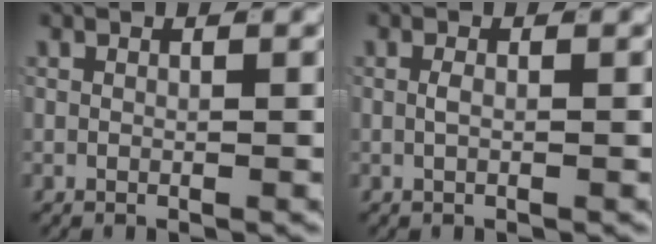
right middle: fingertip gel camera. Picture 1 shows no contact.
{"total": 0.6, "force": [-0.2, -0.1, 0.6], "torque": [-0.013, -0.004, 0.000]}